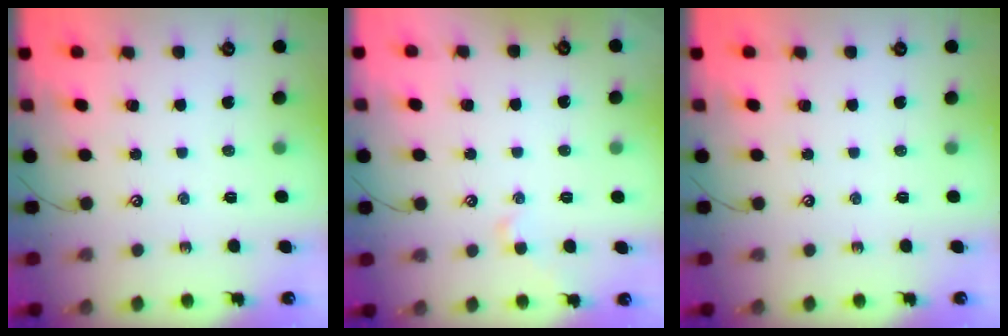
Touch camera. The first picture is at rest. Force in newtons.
{"total": 0.6, "press": 0.0, "slide": 0.6}
{"total": 0.0}